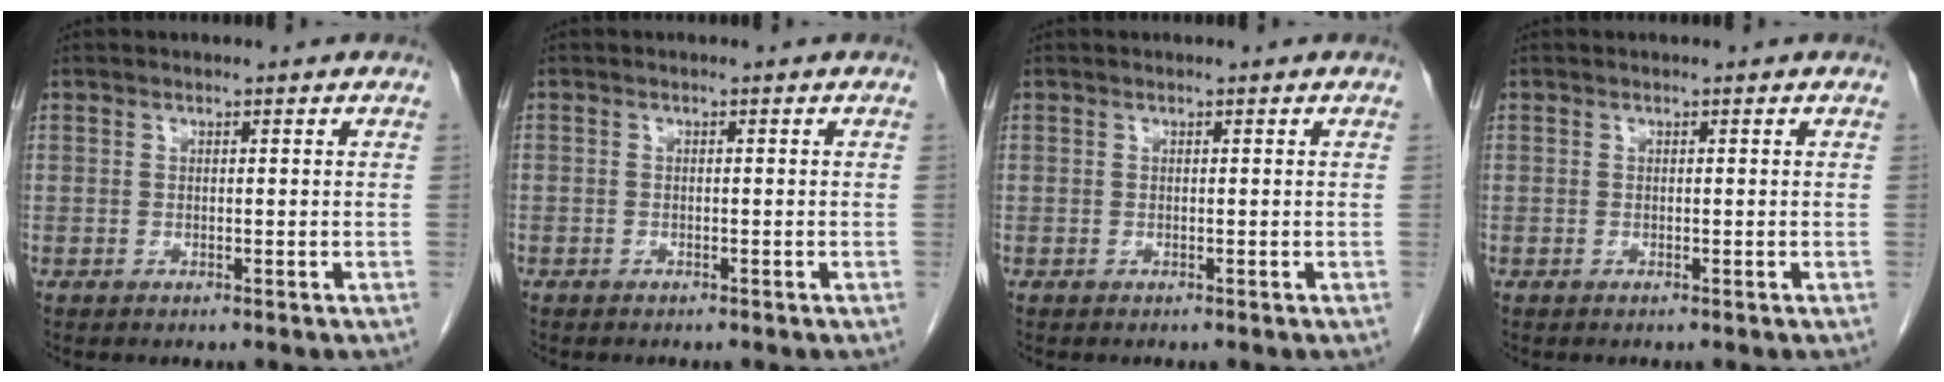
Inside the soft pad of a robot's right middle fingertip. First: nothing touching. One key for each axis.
{"total": 0.6, "fx": -0.4, "fy": 0.4, "fz": 0.0, "tx": -0.009, "ty": 0.002, "tz": -0.008}
{"total": 0.0}
{"total": 0.0}